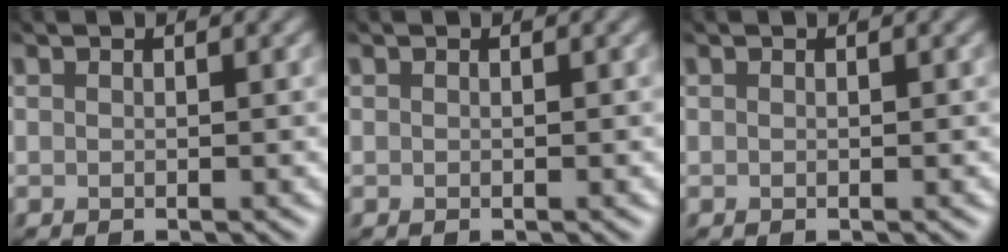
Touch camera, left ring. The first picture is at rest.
{"total": 0.0}
{"total": 0.0}